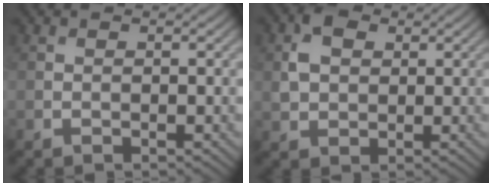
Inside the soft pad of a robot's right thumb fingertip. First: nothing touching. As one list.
[{"total": 4.3, "force": [1.3, 3.2, 2.6], "torque": [-0.064, 0.005, 0.023]}]